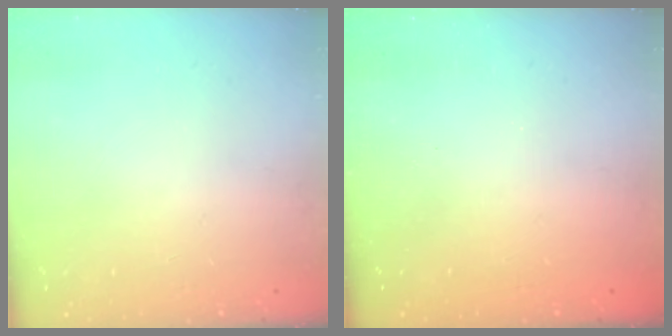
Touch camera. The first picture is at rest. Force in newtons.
{"total": 2.4, "press": 2.2, "slide": 0.8}